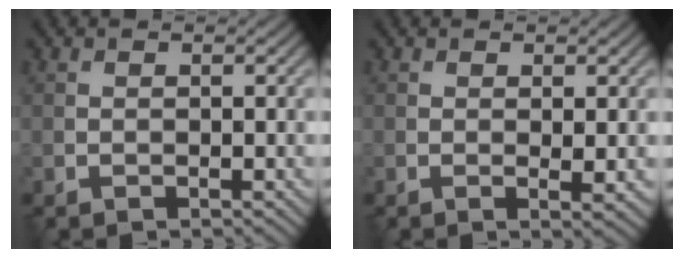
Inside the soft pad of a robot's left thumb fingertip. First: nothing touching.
{"total": 2.1, "force": [0.2, 0.3, 2.0], "torque": [-0.038, -0.006, 0.005]}